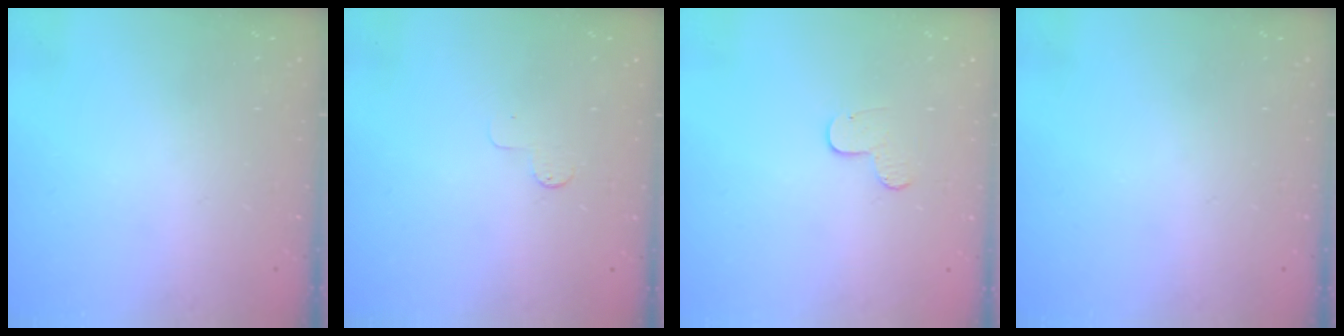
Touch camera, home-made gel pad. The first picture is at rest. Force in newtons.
{"total": 2.6, "press": 2.6, "slide": 0.3}
{"total": 3.7, "press": 3.7, "slide": 0.4}
{"total": 0.0}